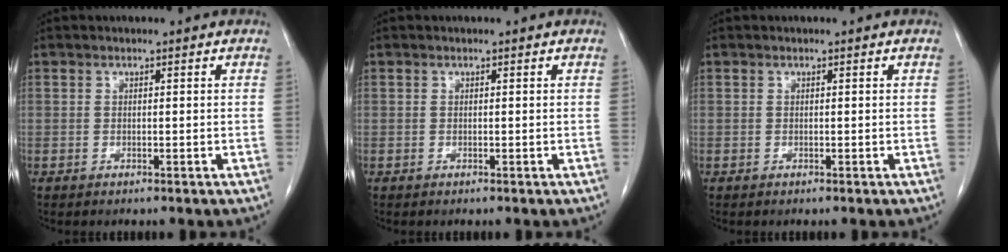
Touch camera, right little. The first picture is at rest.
{"total": 0.0}
{"total": 0.0}